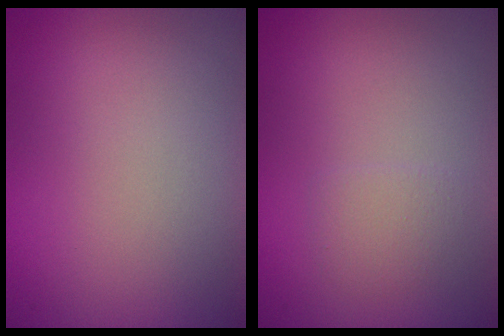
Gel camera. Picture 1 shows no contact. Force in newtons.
{"total": 1.3, "press": 1.3, "slide": 0.1}